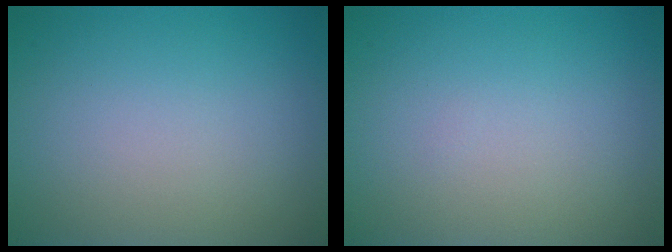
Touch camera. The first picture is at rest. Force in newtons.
{"total": 0.0}